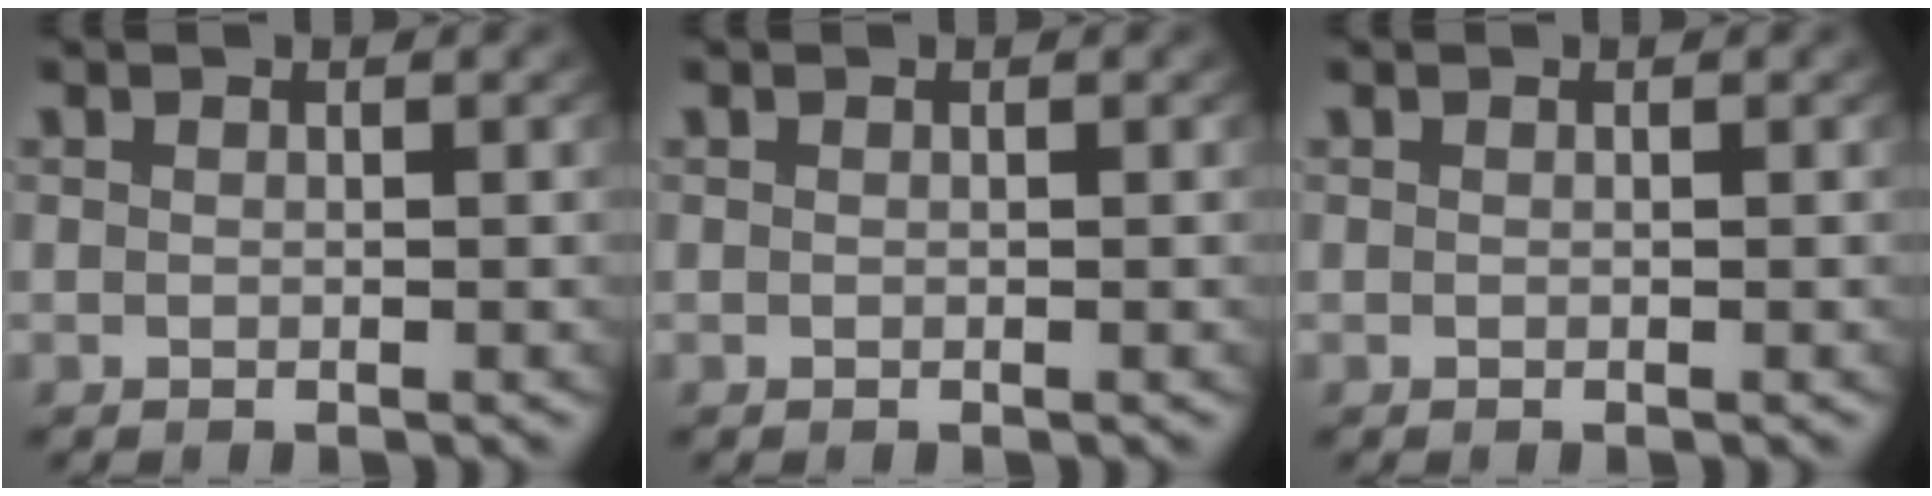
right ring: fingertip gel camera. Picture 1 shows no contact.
{"total": 0.0}
{"total": 0.0}